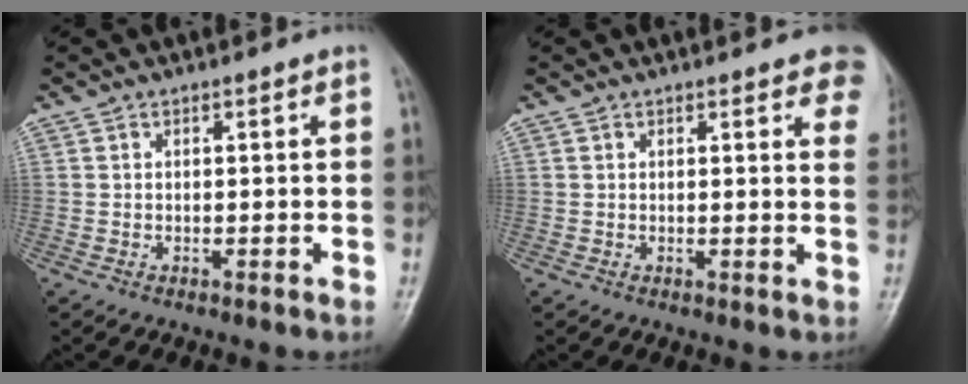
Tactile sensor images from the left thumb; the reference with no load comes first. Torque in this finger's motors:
{"motor_torque": [3.43, 1.58, 0.78, -0.59, 0.00]}